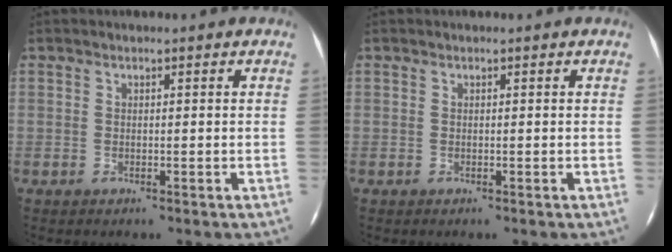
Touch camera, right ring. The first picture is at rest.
{"total": 0.0}